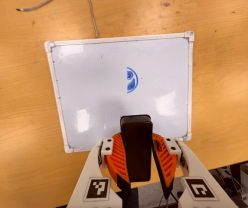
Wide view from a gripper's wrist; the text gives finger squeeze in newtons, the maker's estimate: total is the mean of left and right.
{"total": 10.7, "left": 10.1, "right": 11.2}